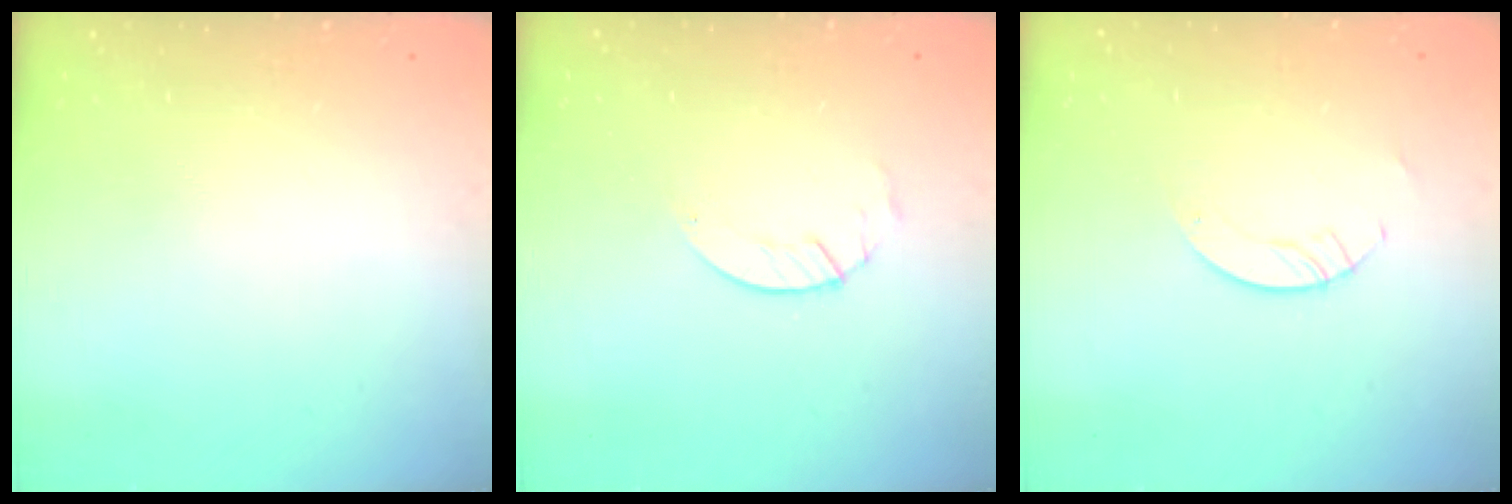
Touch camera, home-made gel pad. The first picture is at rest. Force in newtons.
{"total": 1.7, "press": 1.6, "slide": 0.2}
{"total": 2.1, "press": 2.1, "slide": 0.2}